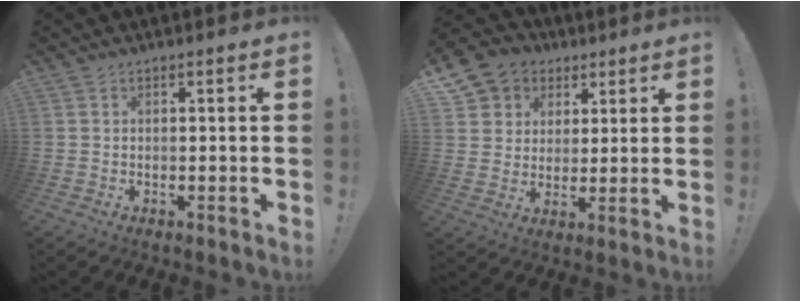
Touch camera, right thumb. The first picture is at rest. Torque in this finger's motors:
{"motor_torque": [0.79, 0.82, 0.34, 0.34, 0.05]}